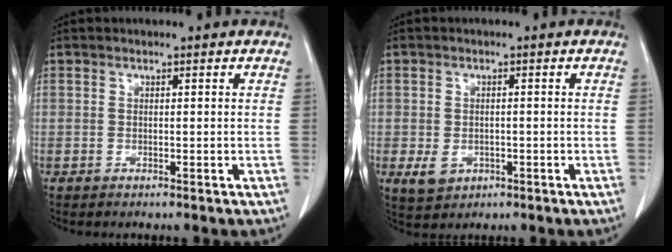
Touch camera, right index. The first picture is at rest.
{"total": 3.6, "force": [-1.1, 3.0, 1.7], "torque": [-0.029, -0.001, -0.002]}